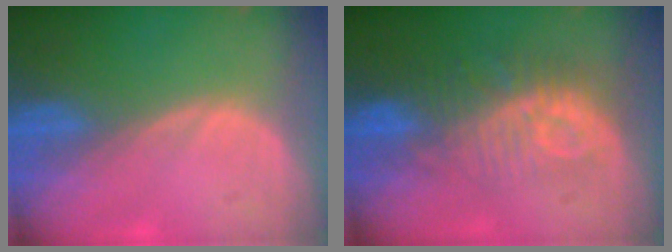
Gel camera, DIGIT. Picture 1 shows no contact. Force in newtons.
{"total": 9.7, "press": 8.8, "slide": 4.0}